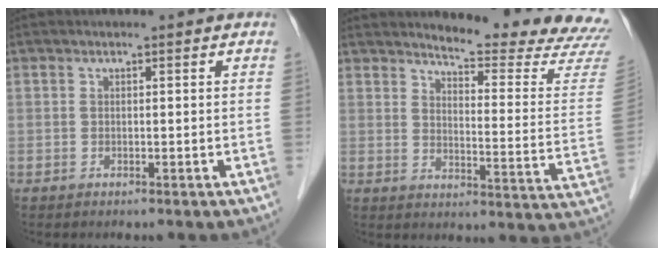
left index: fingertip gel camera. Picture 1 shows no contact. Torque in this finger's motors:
{"motor_torque": [-0.08, -0.33, 0.14, 0.04]}